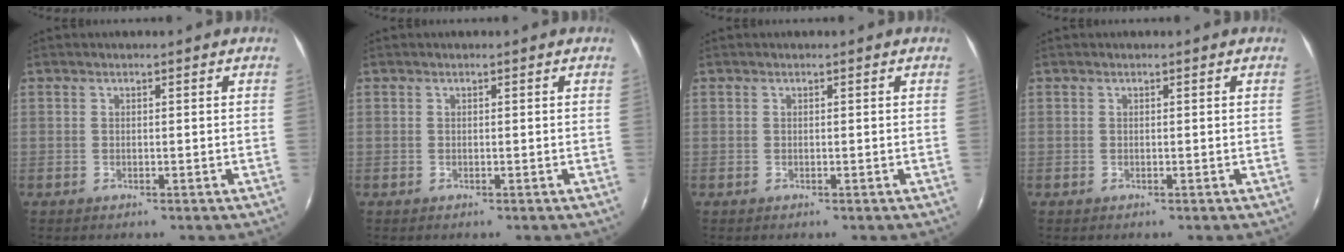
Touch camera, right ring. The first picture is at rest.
{"total": 0.0}
{"total": 0.0}
{"total": 0.0}